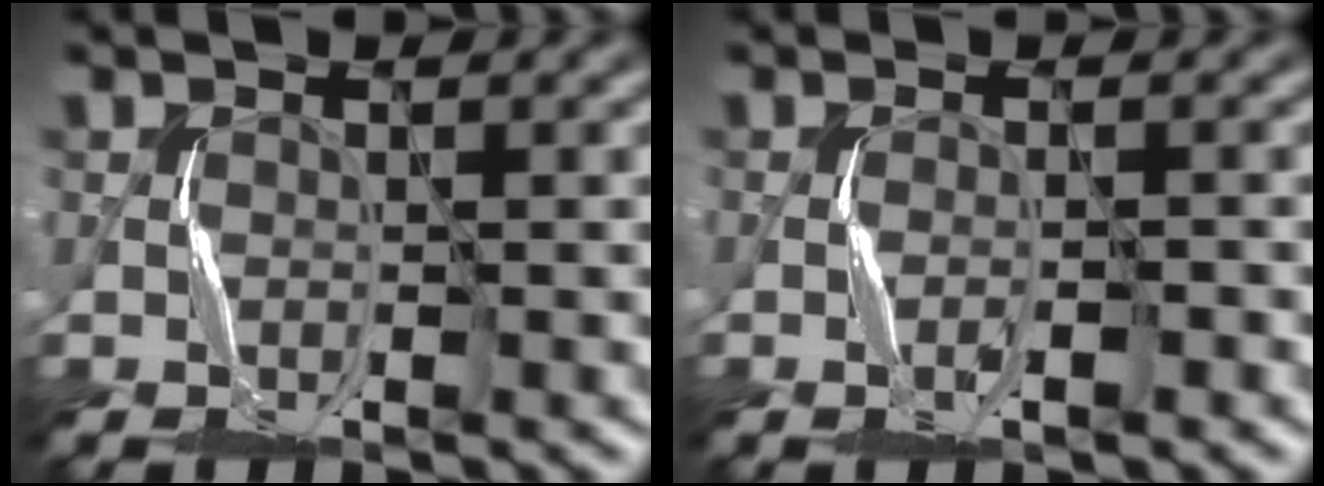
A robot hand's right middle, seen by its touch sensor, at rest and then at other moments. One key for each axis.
{"total": 1.3, "fx": -0.6, "fy": 0.0, "fz": 1.1, "tx": -0.023, "ty": 0.002, "tz": -0.012}